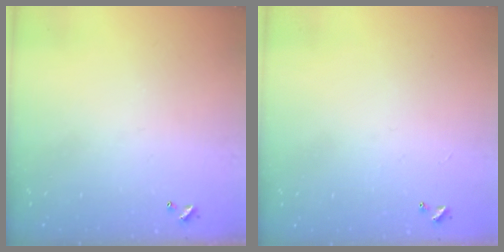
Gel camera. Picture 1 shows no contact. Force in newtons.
{"total": 1.0, "press": 0.9, "slide": 0.5}